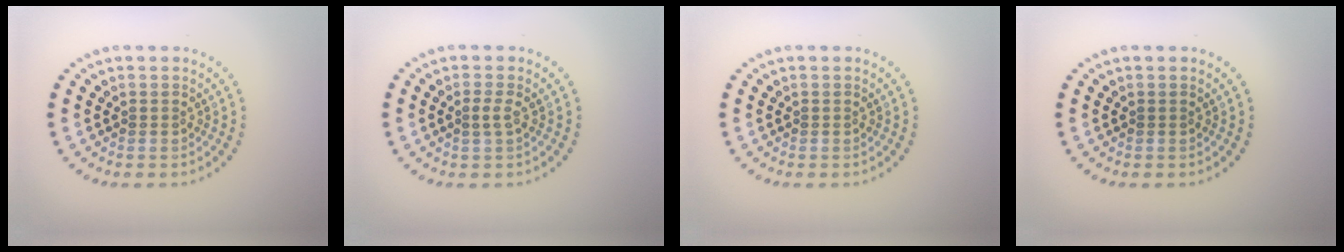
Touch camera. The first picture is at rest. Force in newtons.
{"total": 1.1, "press": 1.0, "slide": 0.5}
{"total": 0.0}
{"total": 0.0}